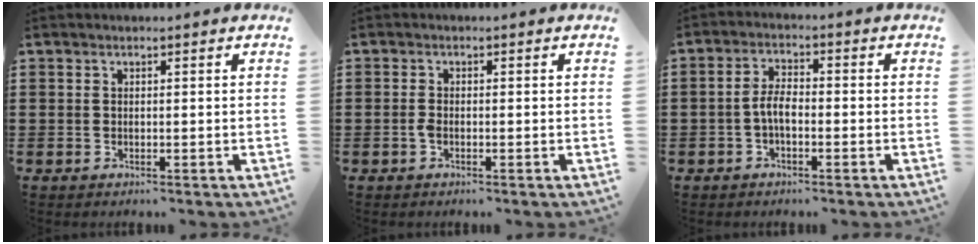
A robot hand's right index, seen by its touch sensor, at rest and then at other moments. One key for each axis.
{"total": 1.3, "fx": -0.5, "fy": 0.5, "fz": 1.0, "tx": -0.029, "ty": -0.005, "tz": -0.012}
{"total": 4.0, "fx": -1.1, "fy": 1.7, "fz": 3.4, "tx": -0.083, "ty": 0.000, "tz": -0.028}